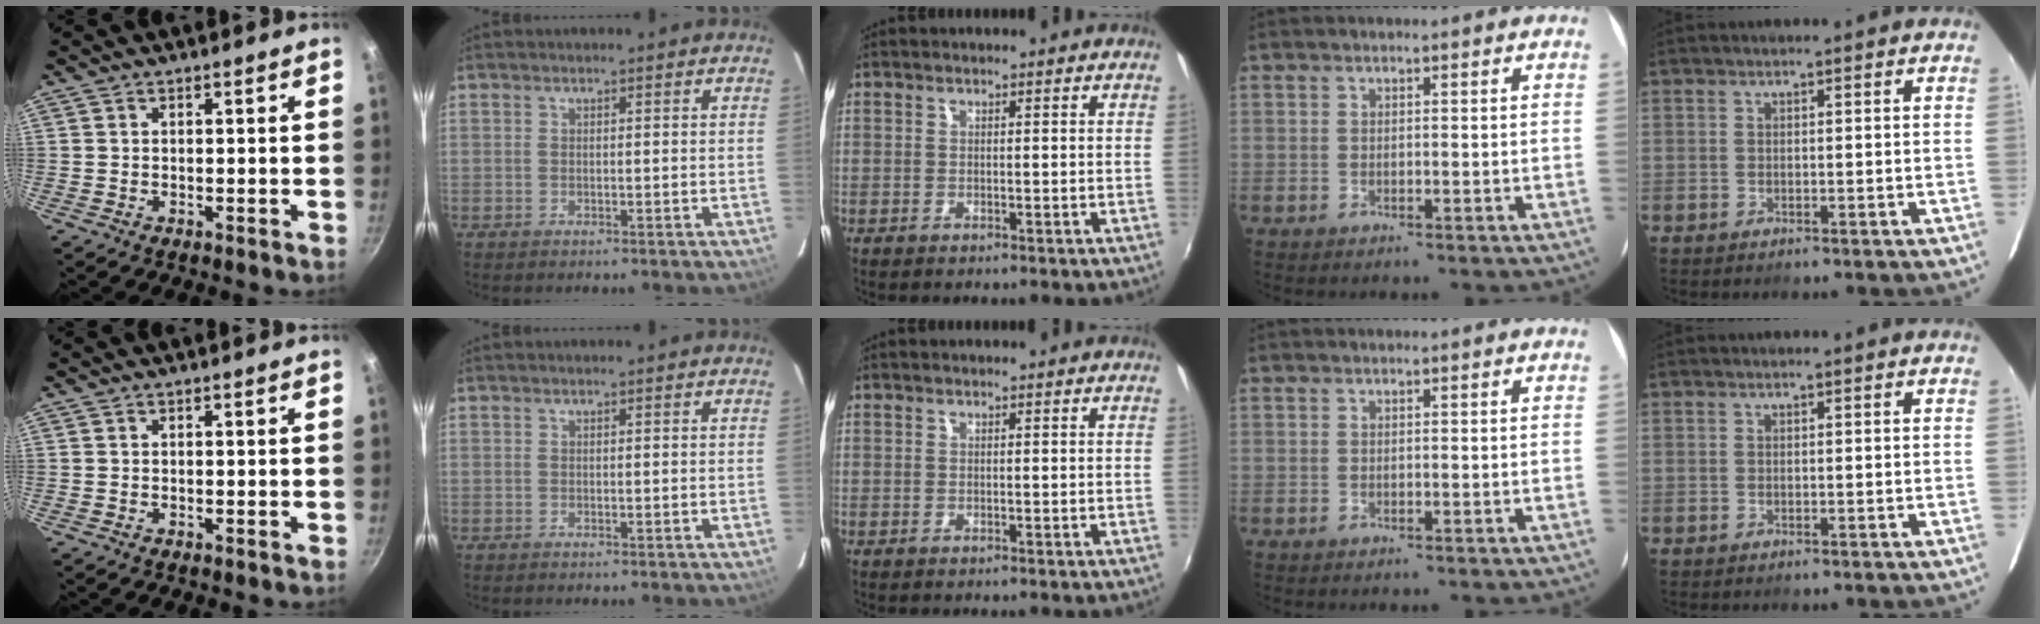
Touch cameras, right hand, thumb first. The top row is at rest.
{}